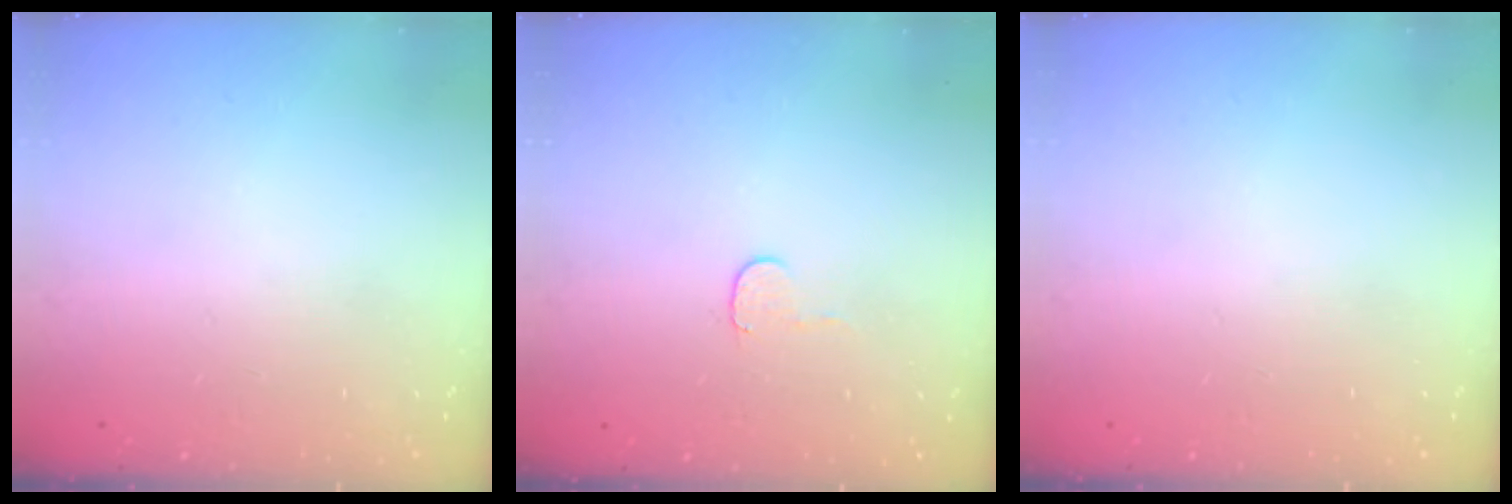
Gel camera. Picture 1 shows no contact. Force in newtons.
{"total": 4.0, "press": 4.0, "slide": 0.4}
{"total": 0.0}